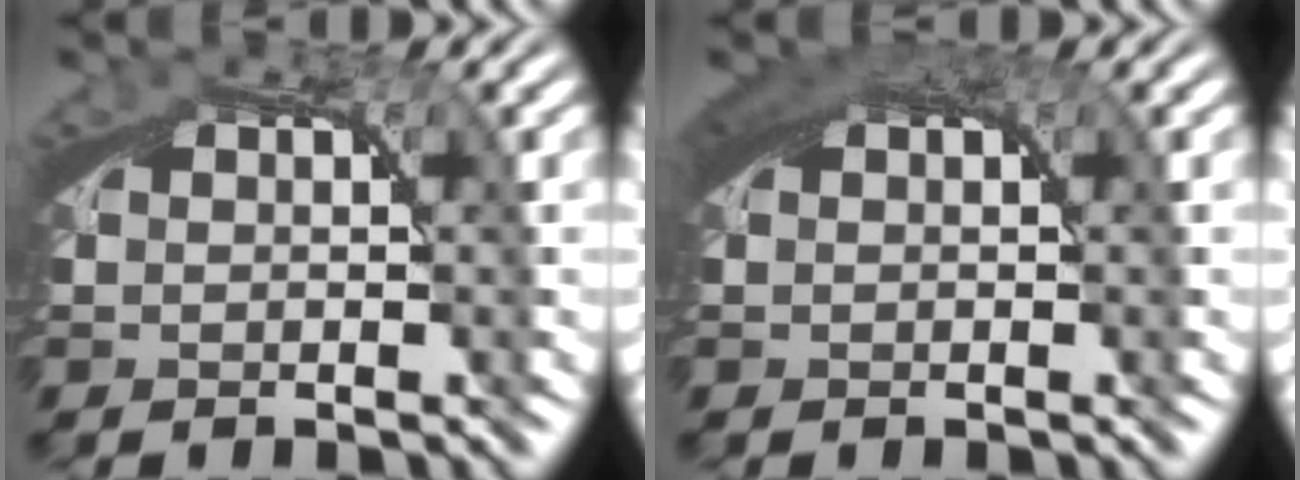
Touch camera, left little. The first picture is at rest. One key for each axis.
{"total": 2.1, "fx": 0.8, "fy": 1.1, "fz": 1.6, "tx": -0.033, "ty": -0.002, "tz": 0.014}